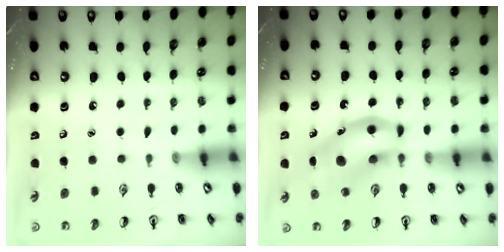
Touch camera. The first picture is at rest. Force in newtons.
{"total": 12.0, "press": 11.5, "slide": 3.5}